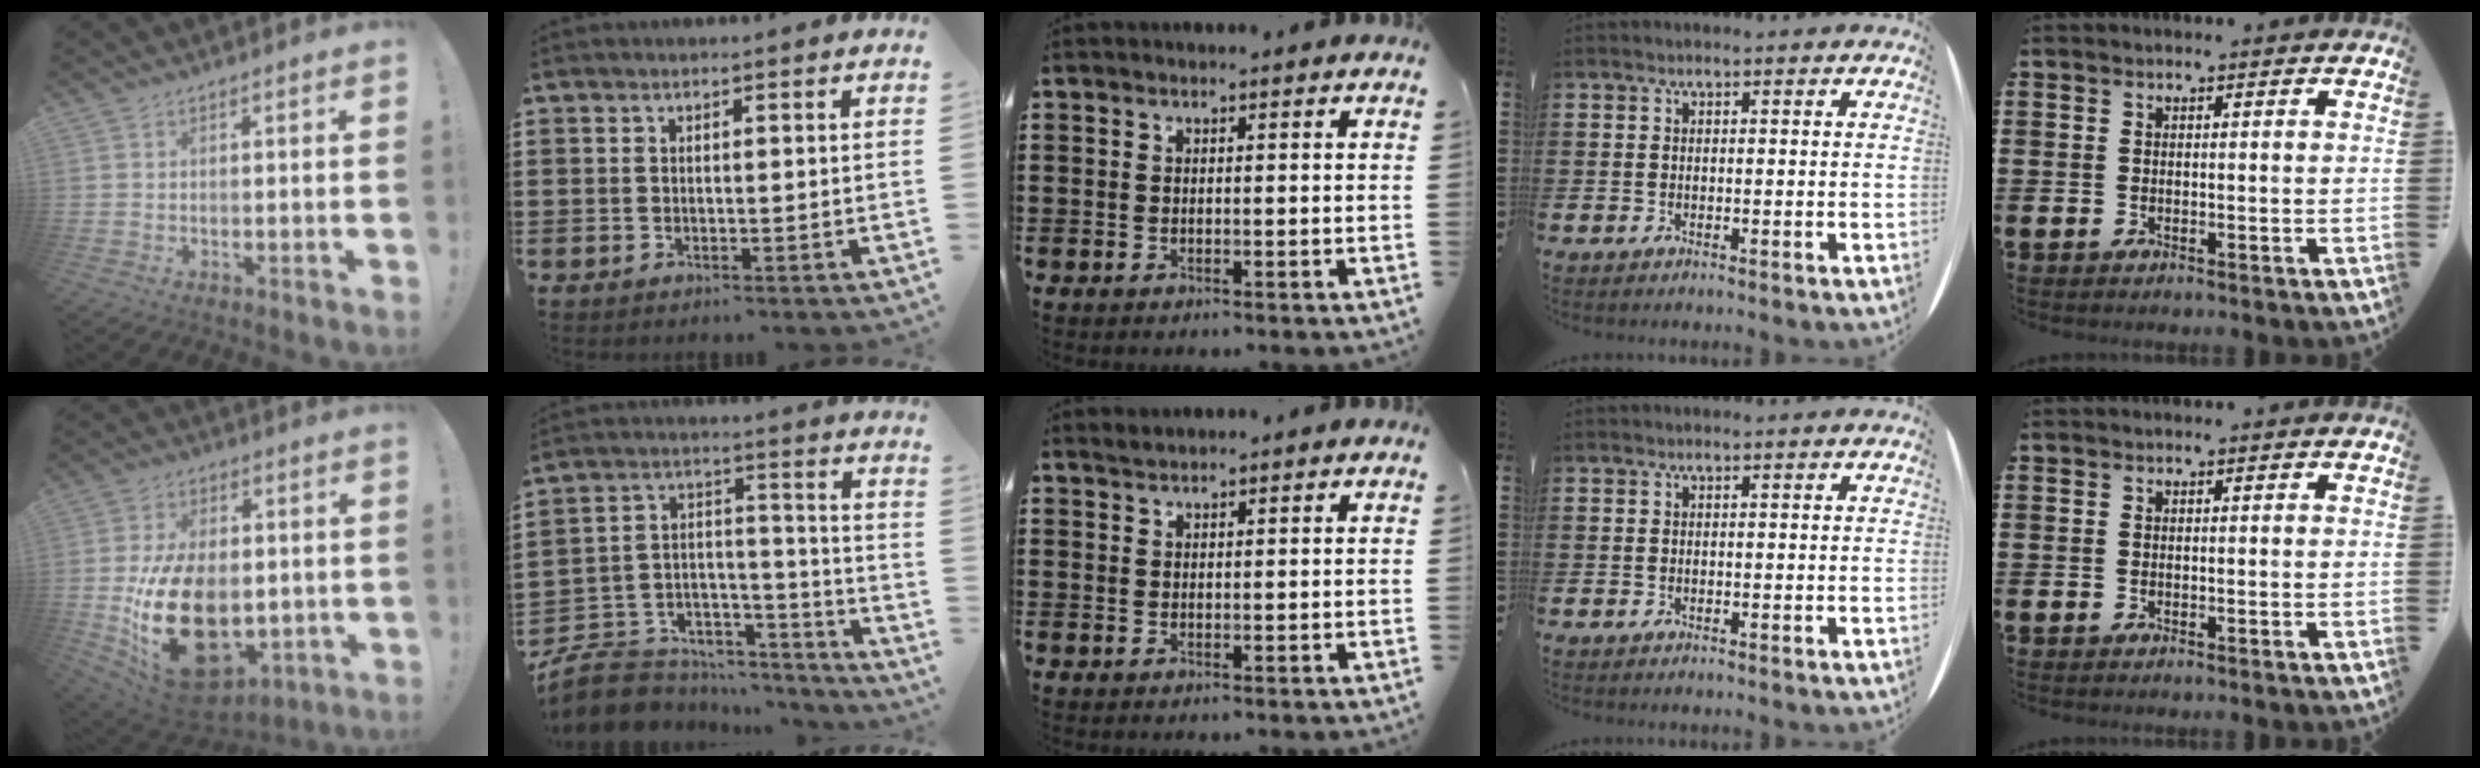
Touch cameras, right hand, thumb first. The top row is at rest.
{"thumb": {"total": 25.9, "force": [-4.0, 16.7, 19.3], "torque": [-0.353, 0.016, -0.040]}, "index": {"total": 7.8, "force": [-6.4, 4.0, 1.6], "torque": [-0.052, -0.002, -0.123]}, "middle": {"total": 0.9, "force": [0.9, 0.1, -0.2], "torque": [0.001, 0.000, 0.018]}}